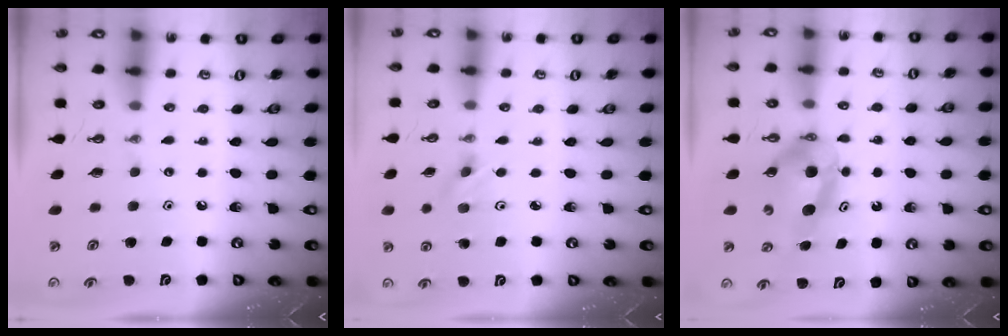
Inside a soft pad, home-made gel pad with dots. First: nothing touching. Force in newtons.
{"total": 2.1, "press": 2.0, "slide": 0.6}
{"total": 6.1, "press": 5.9, "slide": 1.6}